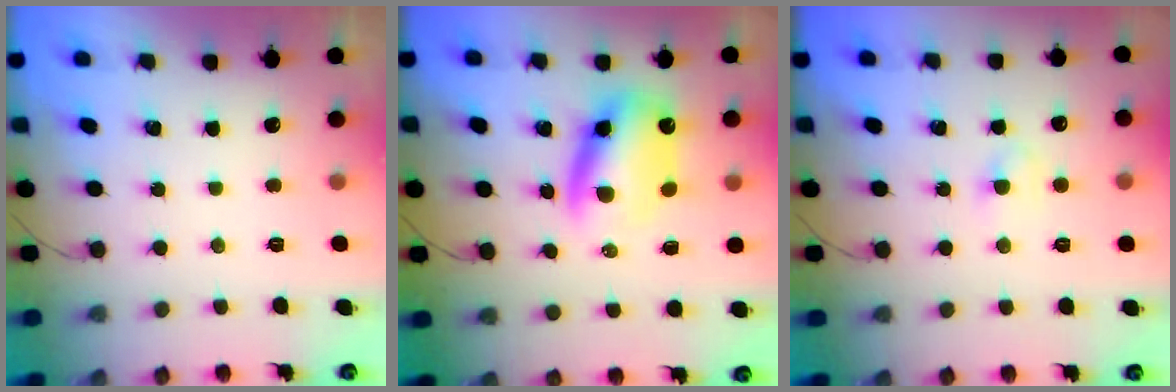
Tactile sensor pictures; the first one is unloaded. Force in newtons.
{"total": 11.6, "press": 11.1, "slide": 3.3}
{"total": 3.2, "press": 3.0, "slide": 1.0}